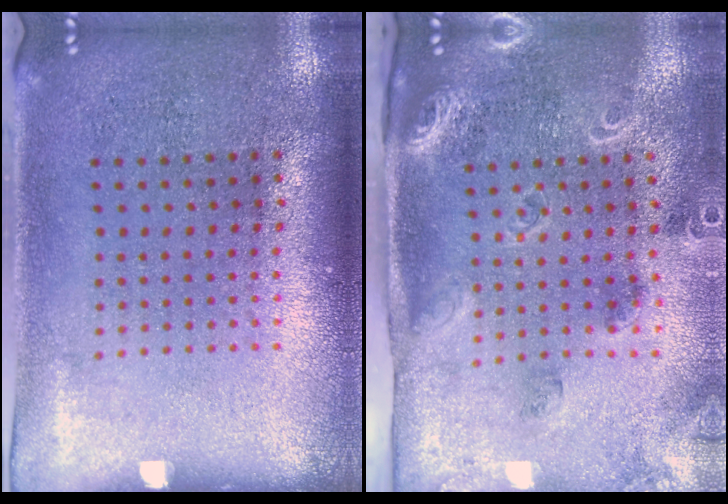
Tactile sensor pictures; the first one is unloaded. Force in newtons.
{"total": 1.7, "press": 1.7, "slide": 0.3}